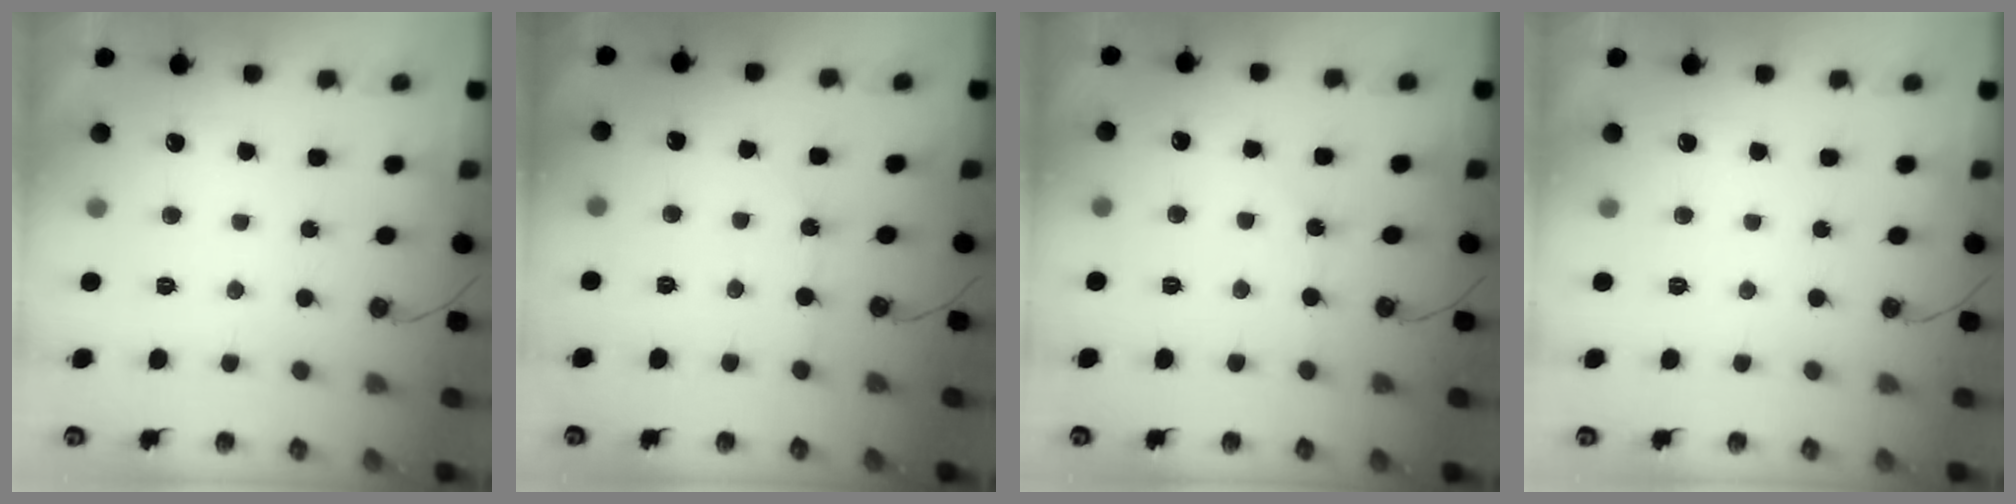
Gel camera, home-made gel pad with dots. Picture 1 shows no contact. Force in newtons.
{"total": 2.6, "press": 2.6, "slide": 0.4}
{"total": 3.5, "press": 3.5, "slide": 0.6}
{"total": 0.0}